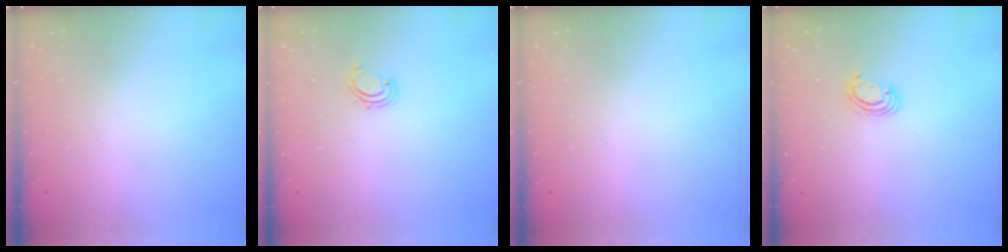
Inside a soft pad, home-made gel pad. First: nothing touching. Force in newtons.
{"total": 2.6, "press": 2.6, "slide": 0.3}
{"total": 0.0}
{"total": 2.4, "press": 2.4, "slide": 0.2}